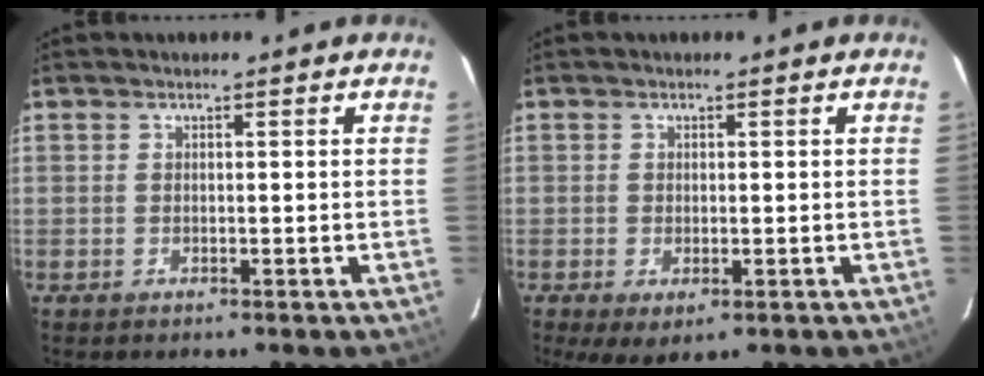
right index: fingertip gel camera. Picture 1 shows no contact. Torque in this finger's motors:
{"motor_torque": [1.18, -0.96, 0.25, 0.00]}